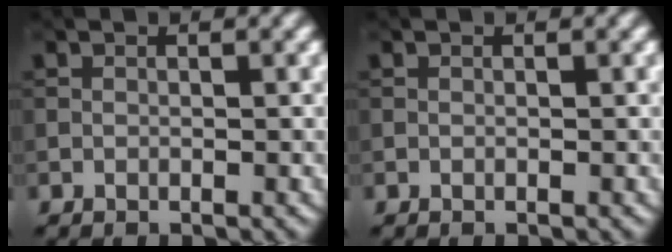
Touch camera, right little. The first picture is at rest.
{"total": 0.0}